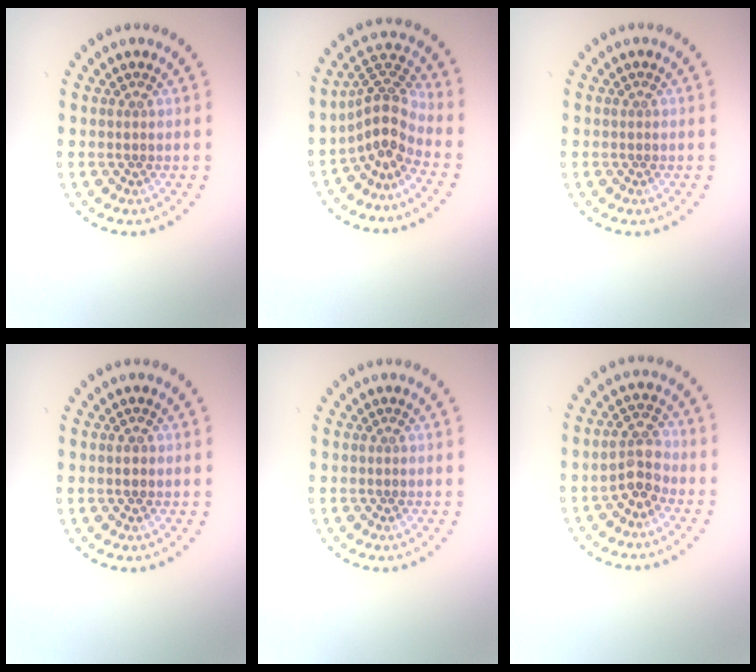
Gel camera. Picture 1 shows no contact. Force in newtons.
{"total": 3.9, "press": 2.7, "slide": 2.8}
{"total": 0.0}
{"total": 1.2, "press": 1.2, "slide": 0.1}
{"total": 0.0}
{"total": 2.8, "press": 2.6, "slide": 1.1}